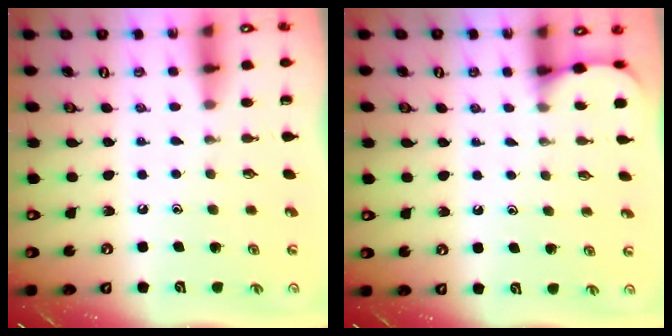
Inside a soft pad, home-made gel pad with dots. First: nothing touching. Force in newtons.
{"total": 2.4, "press": 2.4, "slide": 0.2}